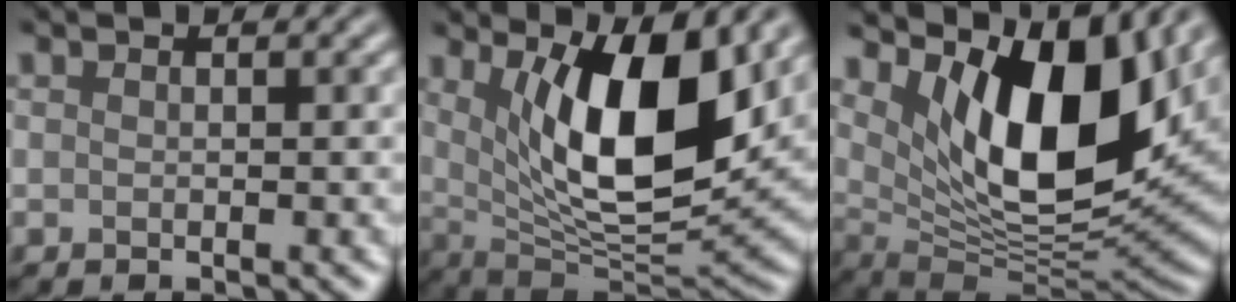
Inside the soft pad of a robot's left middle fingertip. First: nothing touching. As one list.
[{"total": 10.7, "force": [3.3, 4.0, 9.4], "torque": [-0.146, -0.021, 0.062]}, {"total": 12.9, "force": [4.7, 5.9, 10.5], "torque": [-0.164, -0.012, 0.087]}]